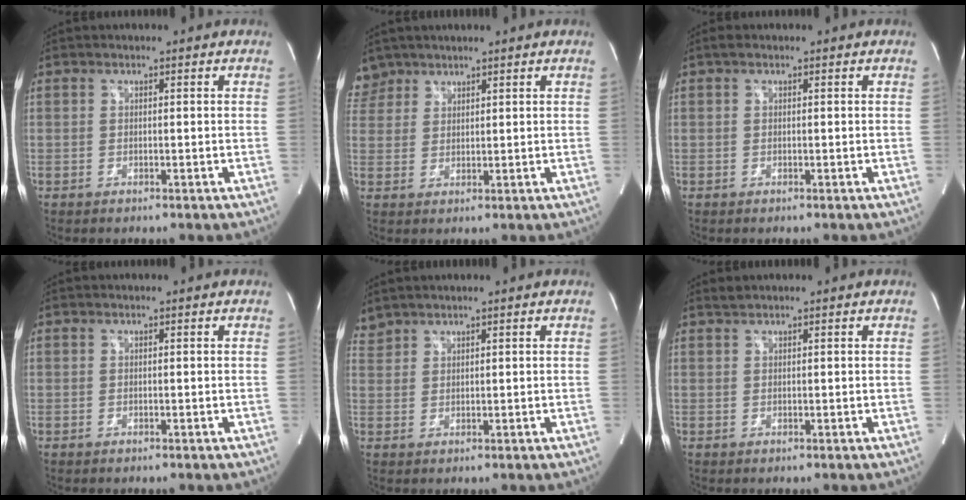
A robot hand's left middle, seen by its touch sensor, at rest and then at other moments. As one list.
[{"total": 3.9, "force": [3.3, 2.1, -0.4], "torque": [0.012, 0.009, 0.068]}, {"total": 0.7, "force": [0.5, 0.2, 0.5], "torque": [-0.016, 0.010, 0.005]}, {"total": 0.0}, {"total": 2.2, "force": [2.1, 0.4, -0.2], "torque": [-0.005, 0.015, 0.048]}, {"total": 0.8, "force": [0.7, -0.2, 0.1], "torque": [-0.011, 0.005, 0.020]}]